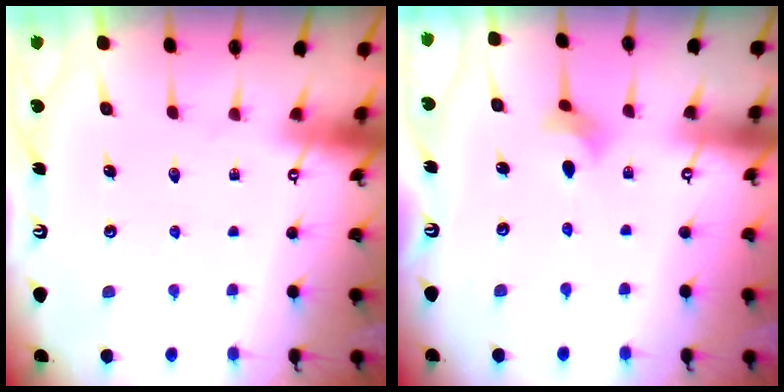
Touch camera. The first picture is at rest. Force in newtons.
{"total": 4.1, "press": 4.1, "slide": 0.3}